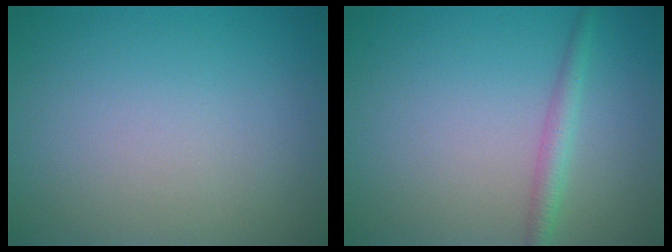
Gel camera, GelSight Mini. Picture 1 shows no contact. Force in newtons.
{"total": 1.9, "press": 1.9, "slide": 0.0}